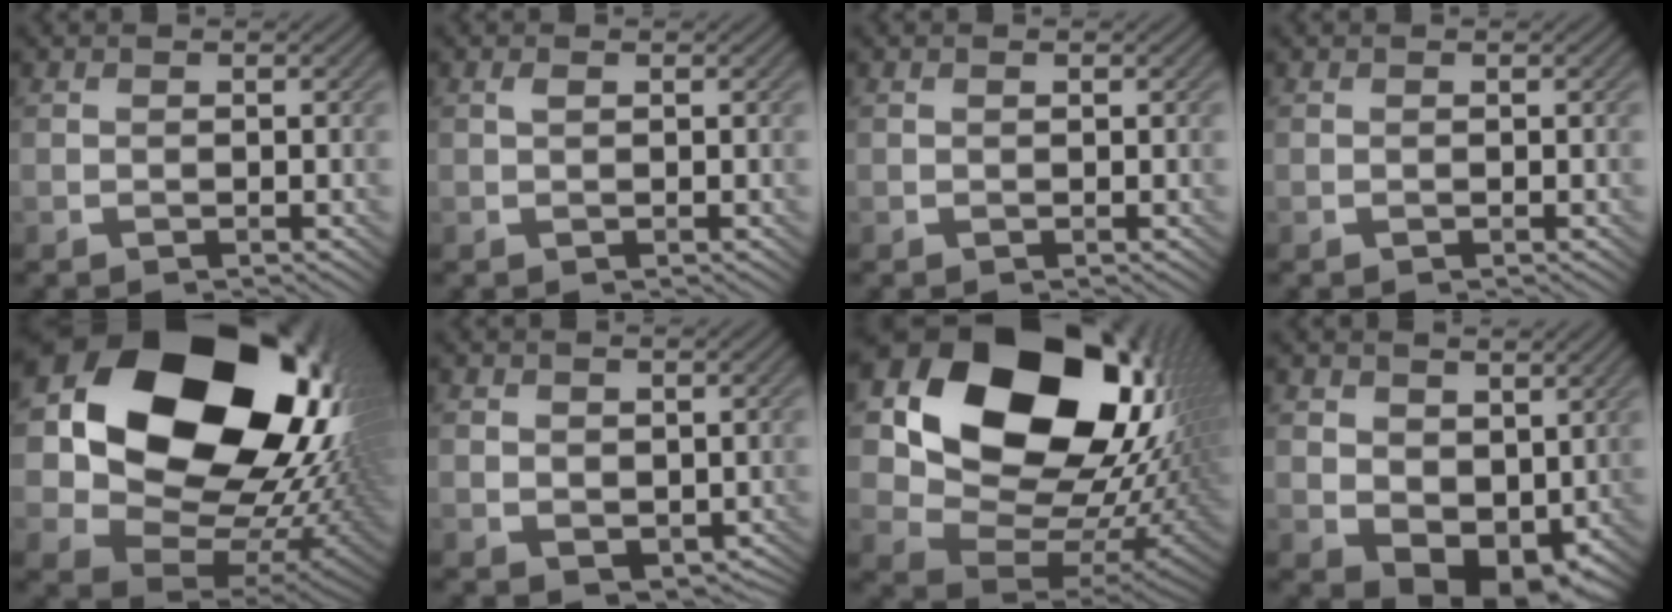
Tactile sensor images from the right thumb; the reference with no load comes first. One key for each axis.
{"total": 0.6, "fx": 0.3, "fy": 0.2, "fz": 0.5, "tx": -0.013, "ty": 0.001, "tz": 0.004}
{"total": 0.0}
{"total": 0.0}
{"total": 22.5, "fx": 6.7, "fy": 17.1, "fz": 13.0, "tx": -0.271, "ty": -0.025, "tz": 0.161}
{"total": 3.0, "fx": 1.1, "fy": 2.4, "fz": 1.5, "tx": -0.040, "ty": -0.012, "tz": 0.025}
{"total": 20.3, "fx": 7.4, "fy": 15.0, "fz": 11.6, "tx": -0.217, "ty": -0.016, "tz": 0.166}
{"total": 8.8, "fx": 2.3, "fy": 6.4, "fz": 5.6, "tx": -0.112, "ty": -0.020, "tz": 0.050}